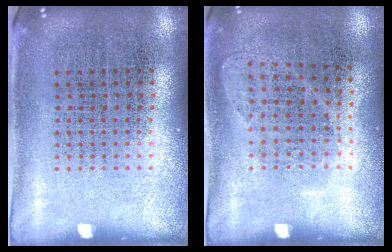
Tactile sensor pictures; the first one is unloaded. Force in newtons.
{"total": 1.0, "press": 0.8, "slide": 0.5}